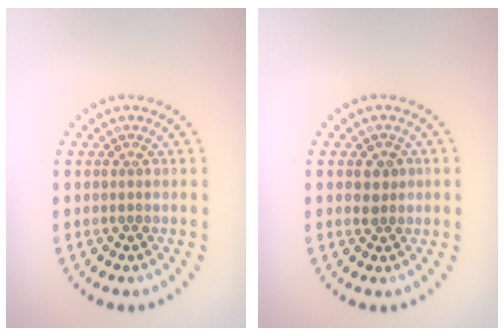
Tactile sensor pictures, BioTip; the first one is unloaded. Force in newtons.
{"total": 1.5, "press": 1.5, "slide": 0.3}